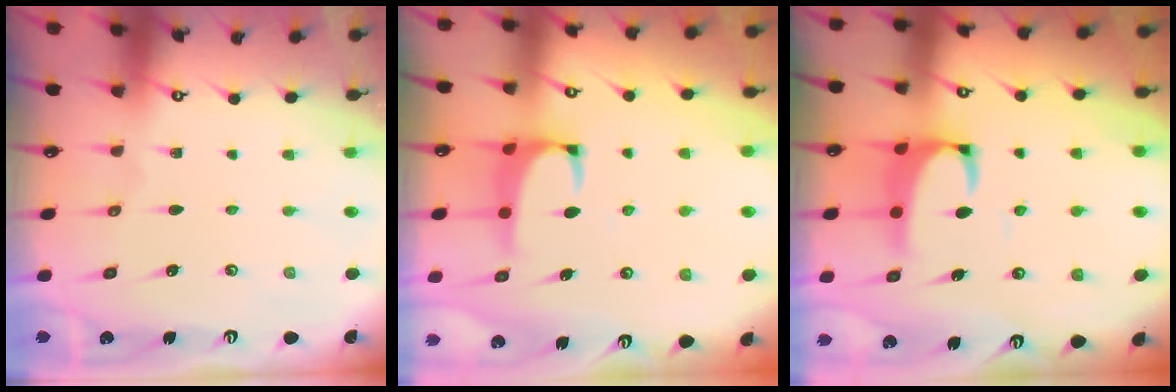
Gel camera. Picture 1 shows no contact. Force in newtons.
{"total": 0.9, "press": 0.6, "slide": 0.6}
{"total": 2.1, "press": 1.9, "slide": 0.9}